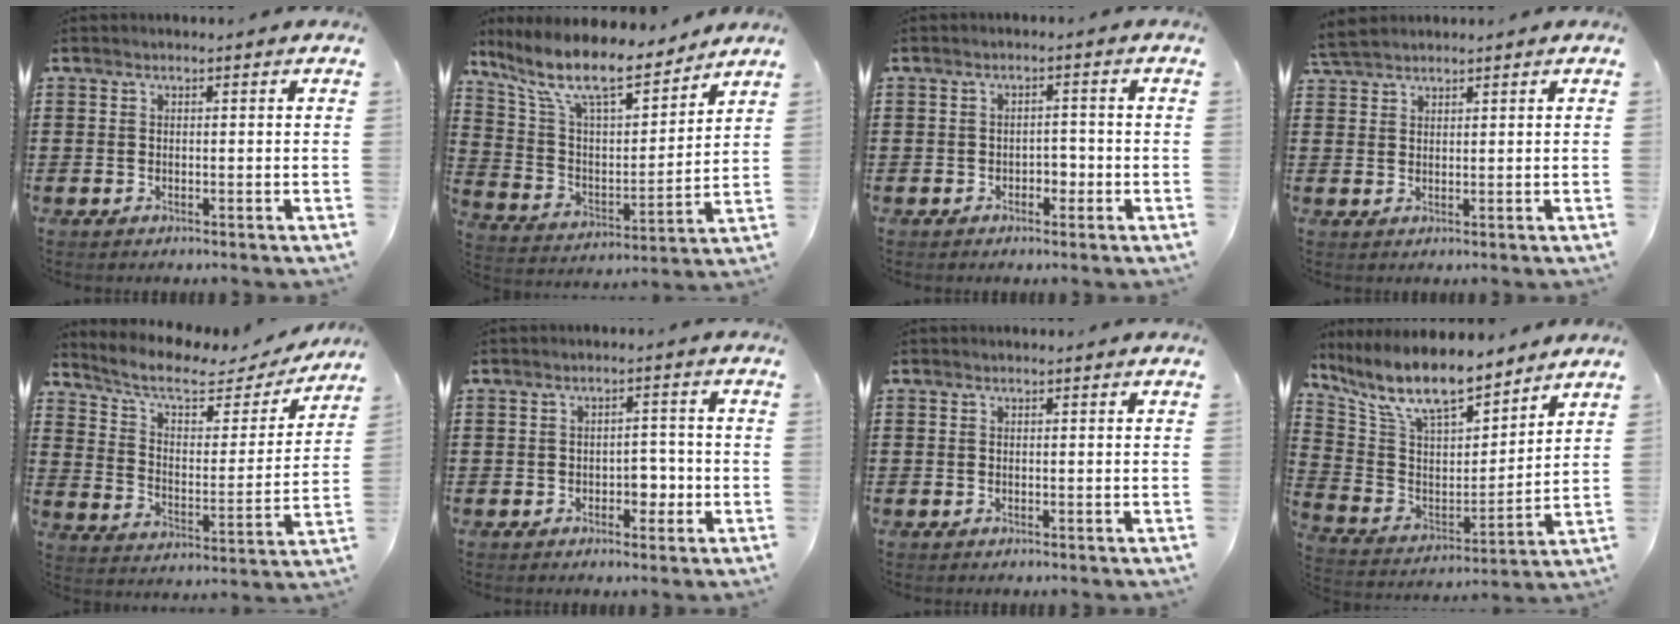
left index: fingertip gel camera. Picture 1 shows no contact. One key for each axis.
{"total": 11.4, "fx": 9.2, "fy": 2.3, "fz": 6.3, "tx": -0.158, "ty": -0.051, "tz": 0.160}
{"total": 2.0, "fx": -1.1, "fy": 1.3, "fz": 1.0, "tx": -0.025, "ty": 0.002, "tz": -0.027}
{"total": 2.9, "fx": 2.7, "fy": 0.6, "fz": 0.8, "tx": -0.023, "ty": 0.001, "tz": 0.053}
{"total": 6.6, "fx": 5.2, "fy": 2.2, "fz": 3.5, "tx": -0.093, "ty": -0.025, "tz": 0.085}
{"total": 3.5, "fx": -1.3, "fy": 2.2, "fz": 2.5, "tx": -0.041, "ty": 0.001, "tz": -0.029}
{"total": 0.0}
{"total": 11.7, "fx": 9.5, "fy": 3.2, "fz": 6.0, "tx": -0.158, "ty": -0.050, "tz": 0.169}